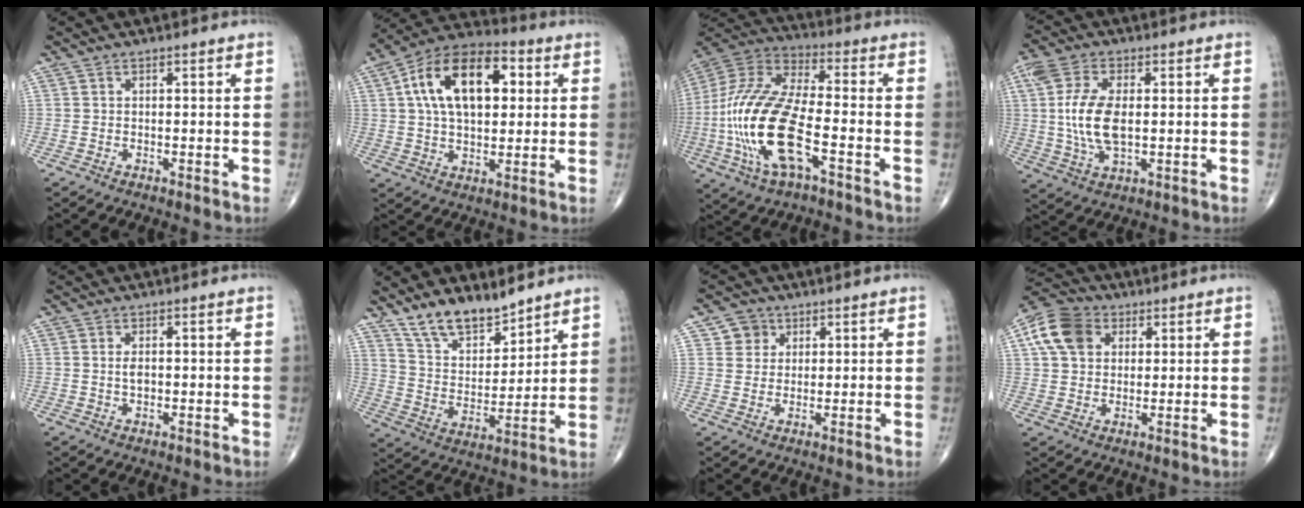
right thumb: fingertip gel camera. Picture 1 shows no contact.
{"total": 18.6, "force": [4.5, 10.5, 14.7], "torque": [-0.228, 0.015, 0.068]}
{"total": 21.8, "force": [-5.8, 8.4, 19.2], "torque": [-0.428, 0.020, -0.103]}
{"total": 11.3, "force": [0.7, 5.7, 9.7], "torque": [-0.216, -0.002, 0.017]}
{"total": 2.1, "force": [0.1, 1.1, 1.7], "torque": [-0.031, -0.002, 0.003]}
{"total": 11.7, "force": [9.5, 4.5, 5.0], "torque": [-0.062, -0.068, 0.185]}
{"total": 4.0, "force": [1.8, 3.5, 0.4], "torque": [0.017, -0.006, 0.027]}
{"total": 10.5, "force": [3.6, 7.9, 5.8], "torque": [-0.096, 0.005, 0.057]}